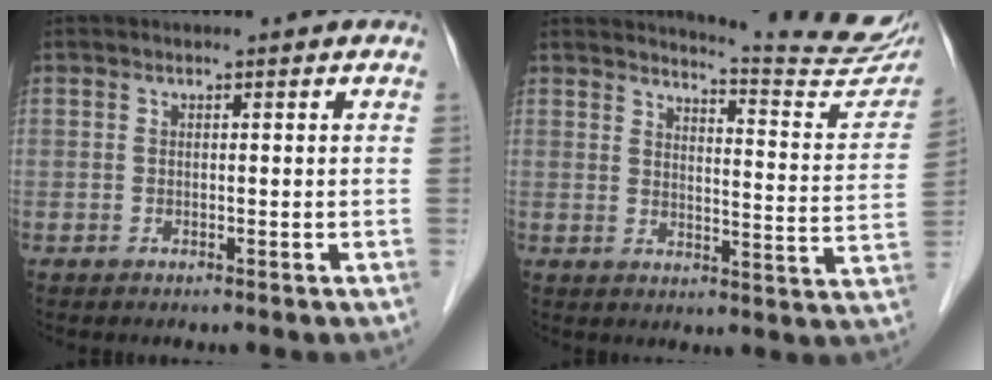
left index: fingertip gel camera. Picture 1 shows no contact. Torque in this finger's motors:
{"motor_torque": [0.45, -0.77, 0.01, 0.01]}